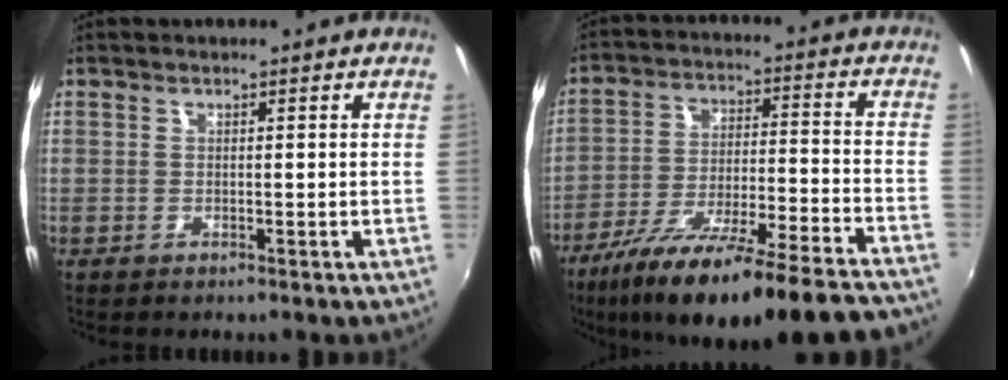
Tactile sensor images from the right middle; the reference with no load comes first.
{"total": 26.6, "force": [-22.3, 2.5, 14.3], "torque": [-0.244, -0.067, -0.331]}